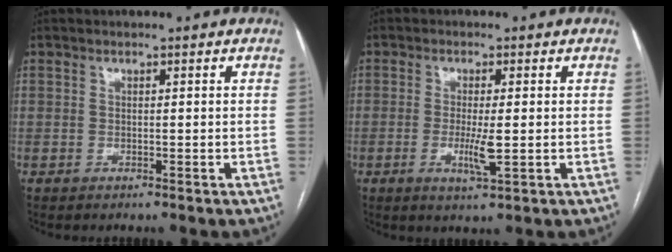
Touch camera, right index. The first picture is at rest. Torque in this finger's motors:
{"motor_torque": [-0.02, 0.06, -0.02, 0.01]}